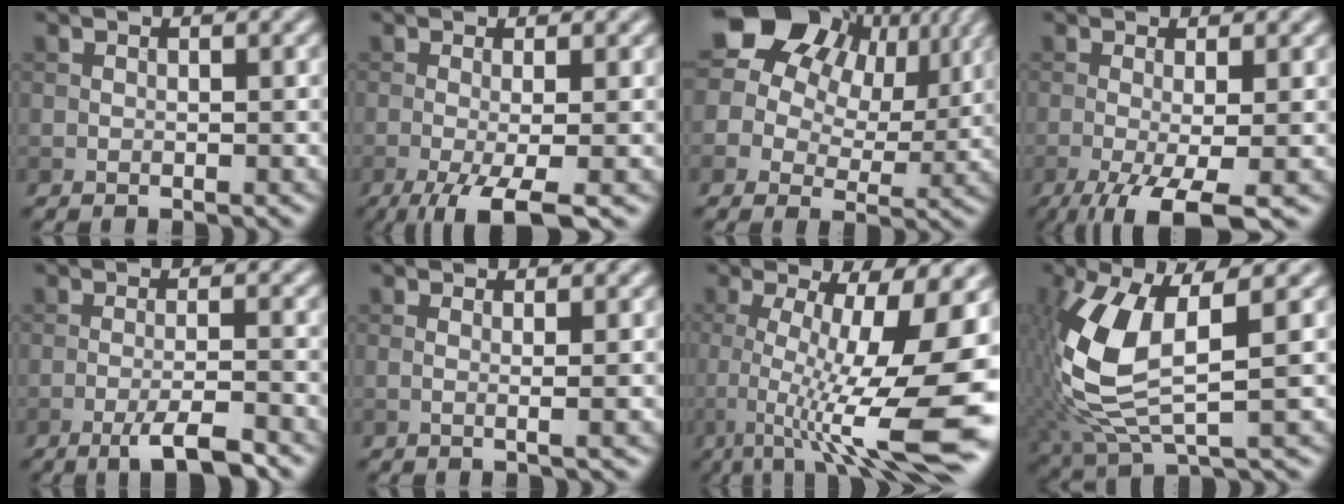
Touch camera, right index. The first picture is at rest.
{"total": 6.0, "force": [-2.7, 1.3, 5.2], "torque": [-0.077, -0.002, -0.051]}
{"total": 15.5, "force": [7.9, 10.4, 8.3], "torque": [-0.175, 0.052, 0.116]}
{"total": 6.8, "force": [-3.0, 1.6, 6.0], "torque": [-0.095, -0.008, -0.050]}
{"total": 4.0, "force": [-2.4, 0.6, 3.1], "torque": [-0.054, 0.001, -0.047]}
{"total": 1.5, "force": [0.2, 0.4, 1.4], "torque": [-0.022, 0.001, -0.004]}
{"total": 14.4, "force": [-2.4, 3.7, 13.7], "torque": [-0.202, -0.001, -0.036]}
{"total": 9.7, "force": [1.2, 3.7, 8.9], "torque": [-0.205, -0.003, 0.024]}